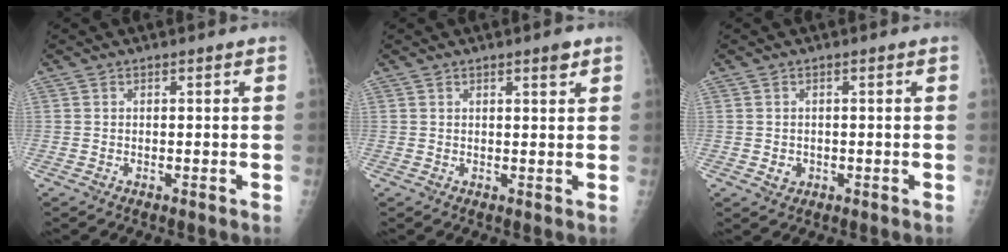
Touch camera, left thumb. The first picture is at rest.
{"total": 2.2, "force": [1.4, 0.5, 1.6], "torque": [-0.020, -0.008, 0.020]}
{"total": 1.8, "force": [-0.3, 1.6, 0.8], "torque": [-0.006, 0.001, 0.001]}